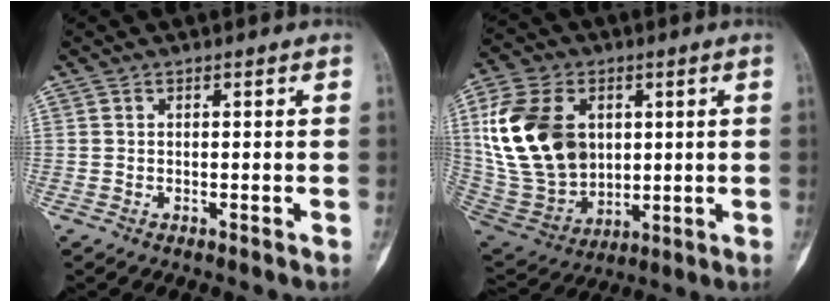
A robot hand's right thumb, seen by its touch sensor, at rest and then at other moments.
{"total": 20.2, "force": [4.3, 14.4, 13.6], "torque": [-0.253, -0.010, 0.097]}